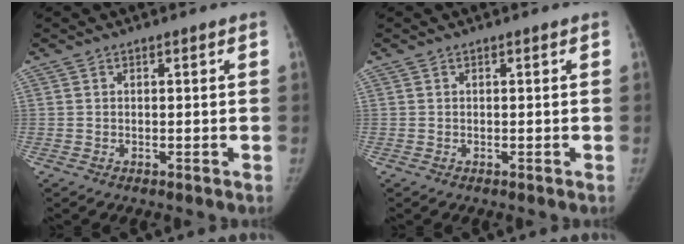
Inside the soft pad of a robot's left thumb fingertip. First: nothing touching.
{"total": 0.0}